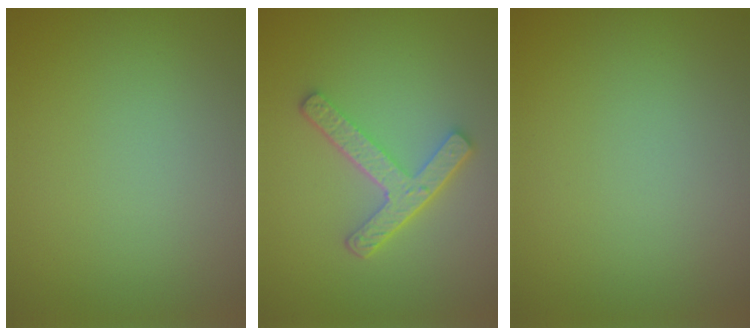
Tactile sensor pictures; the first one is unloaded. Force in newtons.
{"total": 4.4, "press": 3.3, "slide": 3.0}
{"total": 0.0}